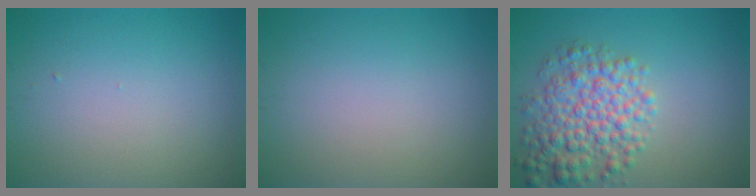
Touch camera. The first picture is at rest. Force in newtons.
{"total": 0.0}
{"total": 6.0, "press": 6.0, "slide": 0.2}